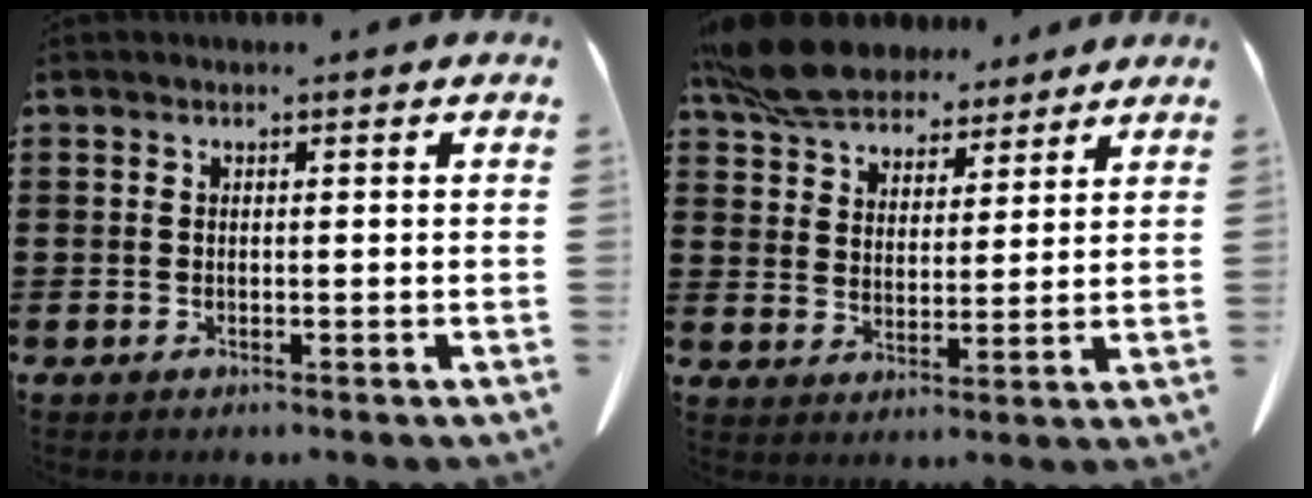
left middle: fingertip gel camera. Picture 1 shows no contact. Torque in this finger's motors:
{"motor_torque": [1.20, 0.61, 0.41, 0.18]}